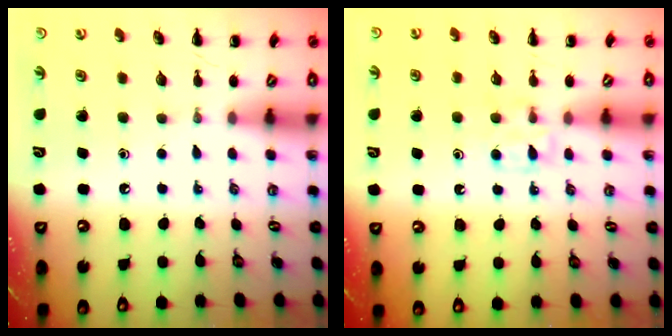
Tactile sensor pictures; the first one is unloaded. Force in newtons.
{"total": 5.2, "press": 4.9, "slide": 1.7}